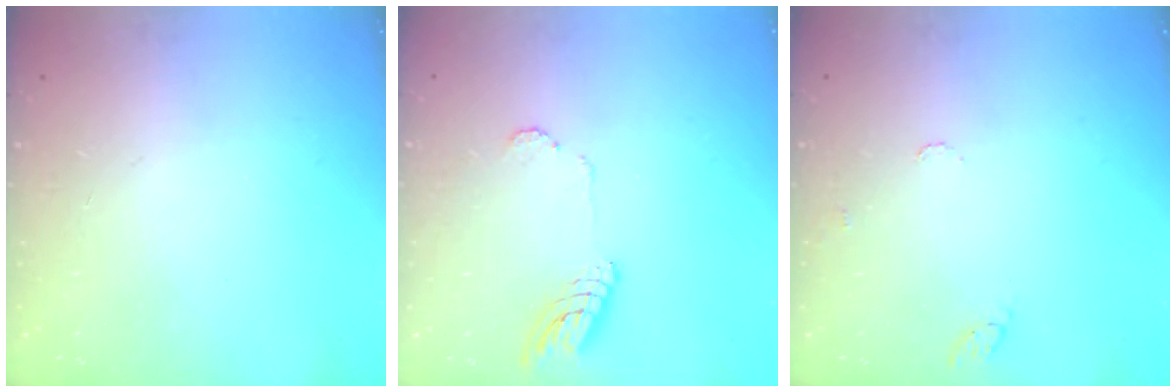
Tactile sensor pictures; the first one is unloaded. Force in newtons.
{"total": 10.0, "press": 9.9, "slide": 1.0}
{"total": 6.3, "press": 6.3, "slide": 0.5}